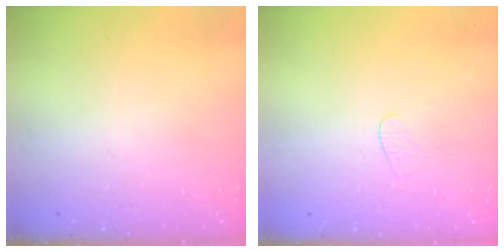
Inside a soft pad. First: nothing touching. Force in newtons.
{"total": 3.5, "press": 3.5, "slide": 0.3}